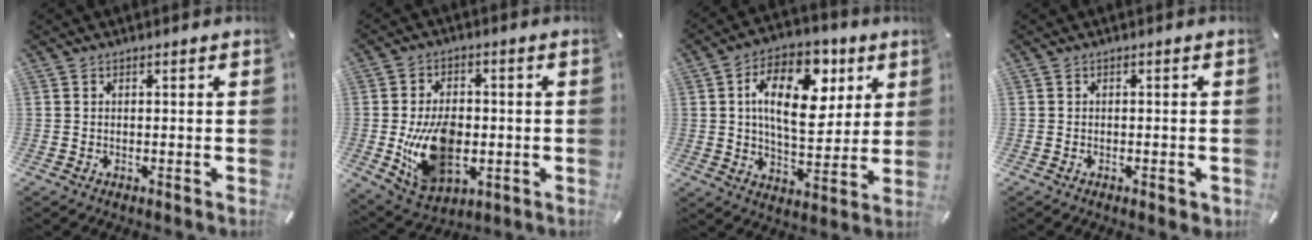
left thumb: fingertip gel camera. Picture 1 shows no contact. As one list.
[{"total": 15.1, "force": [-2.0, 10.1, 11.0], "torque": [-0.205, -0.001, -0.030]}, {"total": 17.7, "force": [5.8, 10.5, 13.0], "torque": [-0.203, -0.010, 0.096]}, {"total": 1.4, "force": [-0.5, 0.4, 1.2], "torque": [-0.019, 0.000, -0.008]}]